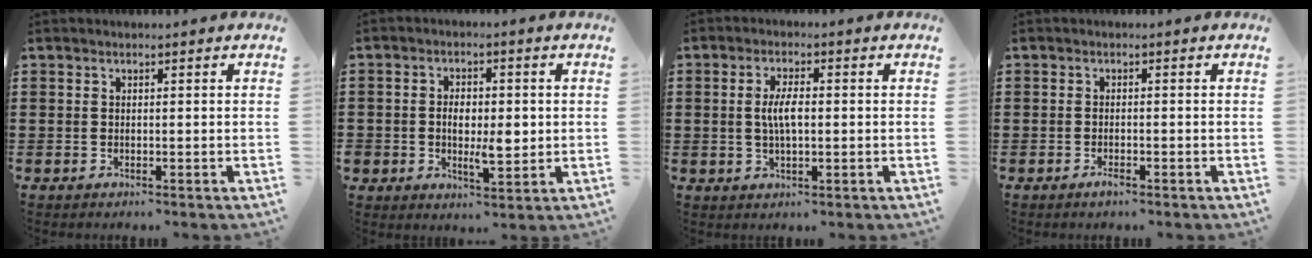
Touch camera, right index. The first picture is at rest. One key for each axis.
{"total": 4.7, "fx": -0.4, "fy": 2.8, "fz": 3.8, "tx": -0.059, "ty": 0.003, "tz": -0.012}
{"total": 4.3, "fx": 0.0, "fy": 1.4, "fz": 4.1, "tx": -0.091, "ty": -0.004, "tz": -0.007}
{"total": 1.3, "fx": -0.9, "fy": 0.2, "fz": 0.9, "tx": -0.018, "ty": -0.005, "tz": -0.016}